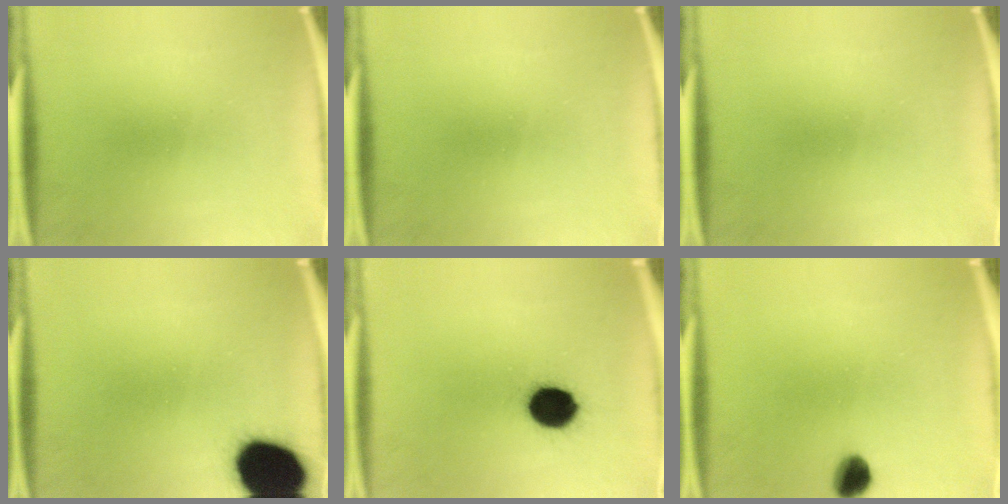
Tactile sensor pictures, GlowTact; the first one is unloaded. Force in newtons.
{"total": 0.0}
{"total": 0.0}
{"total": 19.8}
{"total": 11.1}
{"total": 4.7}